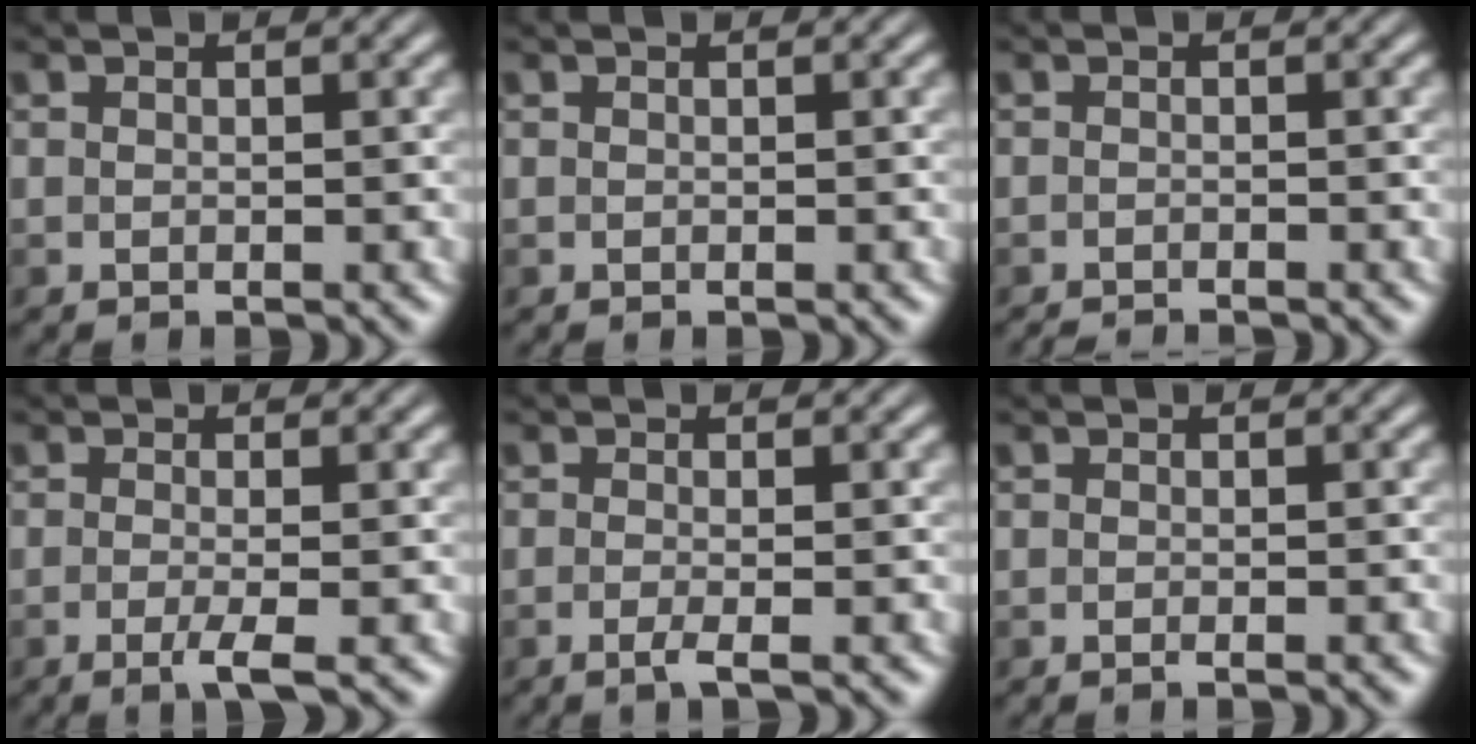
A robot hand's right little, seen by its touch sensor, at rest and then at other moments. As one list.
[{"total": 0.0}, {"total": 1.1, "force": [-1.0, -0.2, 0.4], "torque": [-0.007, -0.006, -0.019]}, {"total": 2.8, "force": [-1.4, 0.3, 2.4], "torque": [-0.050, -0.009, -0.024]}, {"total": 1.9, "force": [-1.1, 0.0, 1.5], "torque": [-0.033, -0.007, -0.019]}, {"total": 0.6, "force": [-0.5, -0.2, 0.4], "torque": [-0.006, -0.003, -0.009]}]